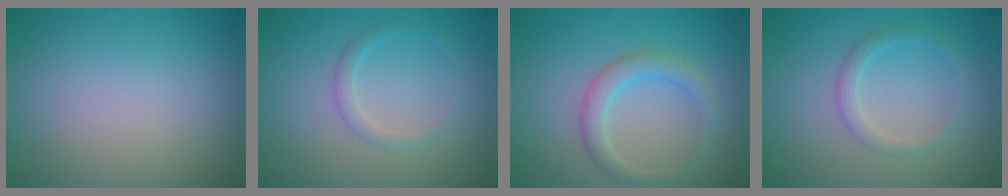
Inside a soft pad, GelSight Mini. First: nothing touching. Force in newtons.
{"total": 1.2, "press": 1.2, "slide": 0.1}
{"total": 2.8, "press": 2.8, "slide": 0.1}
{"total": 1.7, "press": 1.7, "slide": 0.1}